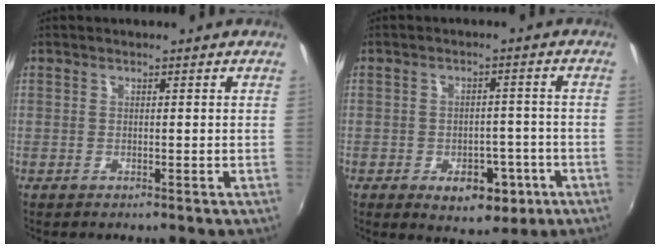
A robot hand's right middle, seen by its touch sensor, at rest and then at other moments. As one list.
[{"total": 8.4, "force": [-4.1, 5.3, 5.0], "torque": [-0.084, 0.002, -0.042]}]